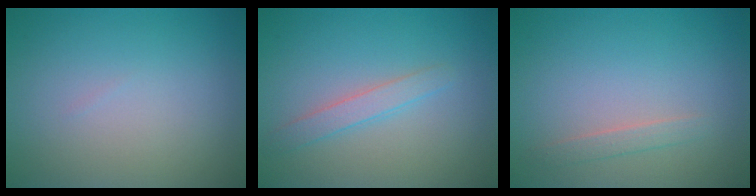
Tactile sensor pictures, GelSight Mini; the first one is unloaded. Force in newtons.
{"total": 1.8, "press": 1.8, "slide": 0.1}
{"total": 1.1, "press": 1.1, "slide": 0.1}